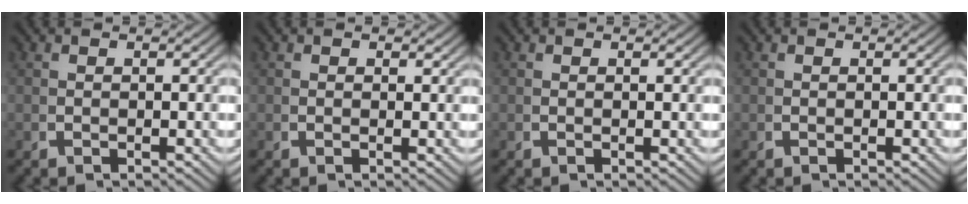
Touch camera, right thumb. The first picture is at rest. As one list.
[{"total": 1.0, "force": [0.7, 0.6, 0.3], "torque": [0.000, 0.000, 0.008]}, {"total": 0.0}, {"total": 0.0}]